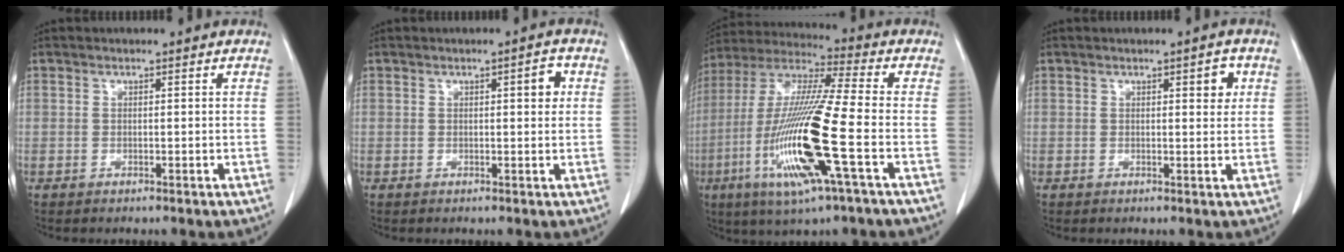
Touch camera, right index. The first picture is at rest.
{"total": 2.4, "force": [0.7, 0.5, 2.2], "torque": [-0.030, 0.003, 0.008]}
{"total": 19.0, "force": [-5.7, 0.6, 18.1], "torque": [-0.386, -0.023, -0.113]}
{"total": 2.4, "force": [1.0, 0.7, 2.1], "torque": [-0.025, -0.001, 0.013]}